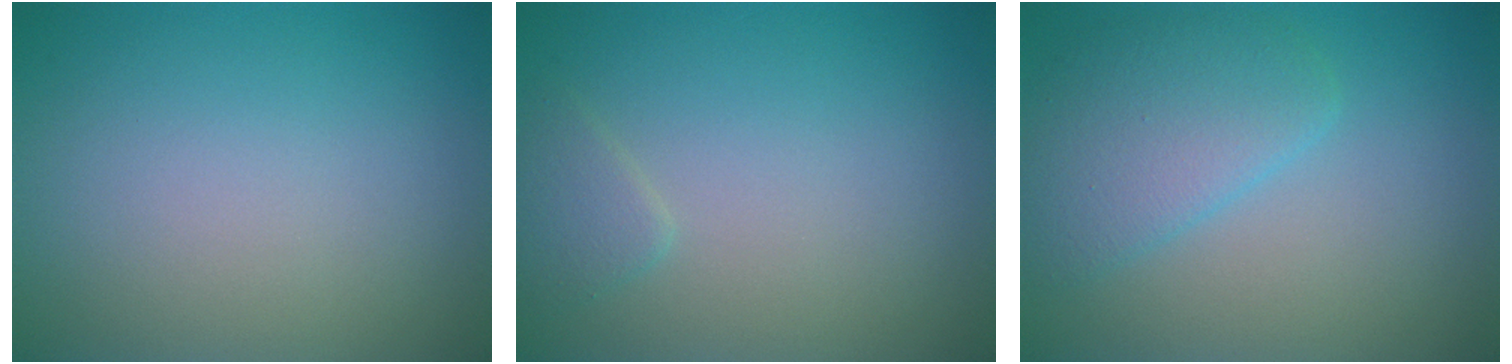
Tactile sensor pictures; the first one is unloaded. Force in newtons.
{"total": 1.3, "press": 1.3, "slide": 0.1}
{"total": 4.0, "press": 4.0, "slide": 0.0}